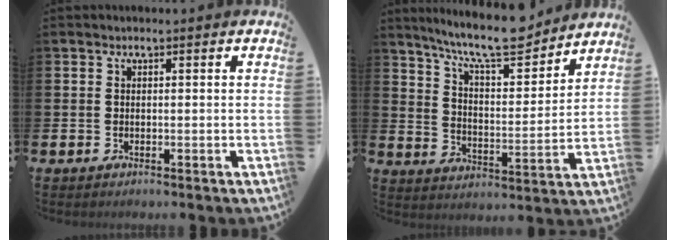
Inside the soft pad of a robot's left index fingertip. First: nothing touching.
{"total": 10.6, "force": [9.5, 1.8, 4.3], "torque": [-0.097, -0.060, 0.167]}